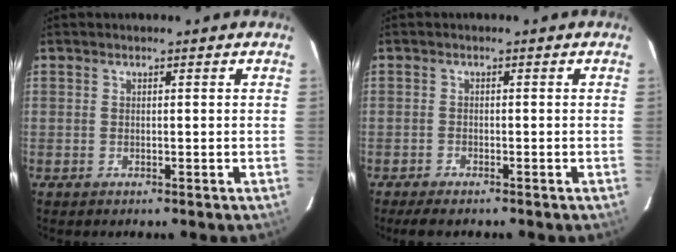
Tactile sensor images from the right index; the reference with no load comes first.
{"total": 3.3, "force": [-2.7, 0.9, 1.7], "torque": [-0.024, -0.009, -0.037]}